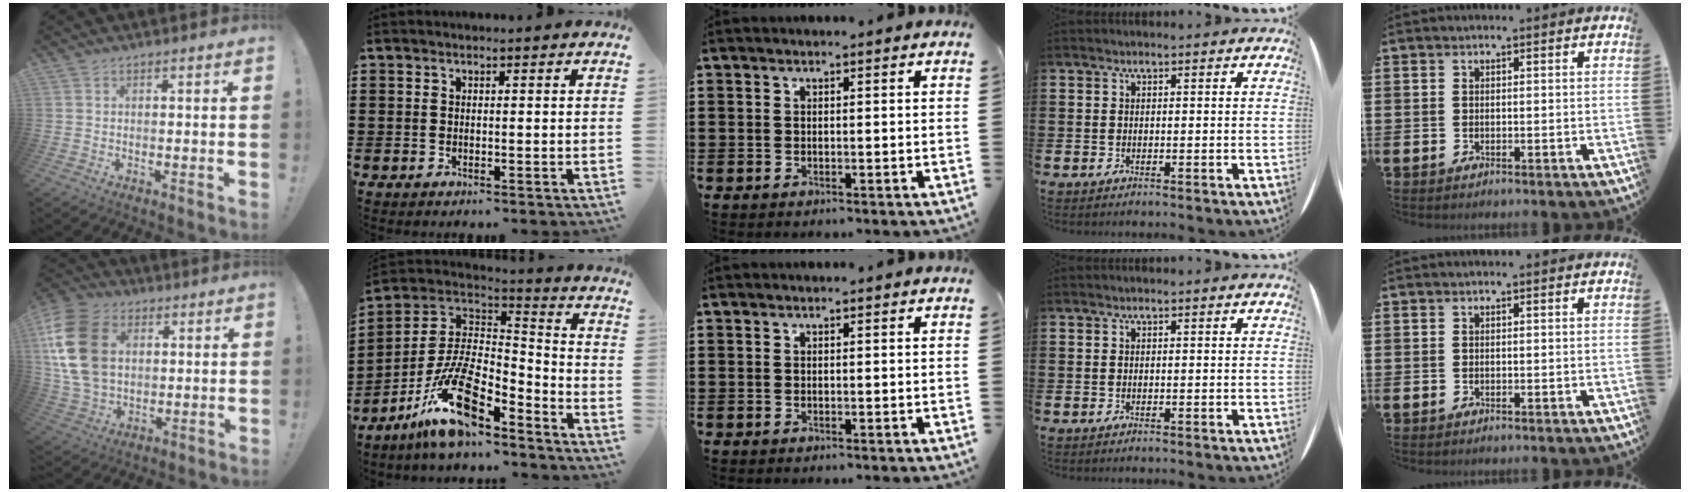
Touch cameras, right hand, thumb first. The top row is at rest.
{"thumb": {"total": 20.8, "force": [4.2, 15.3, 13.4], "torque": [-0.251, 0.003, 0.087]}, "index": {"total": 14.4, "force": [-8.8, 5.0, 10.2], "torque": [-0.214, 0.023, -0.163]}}